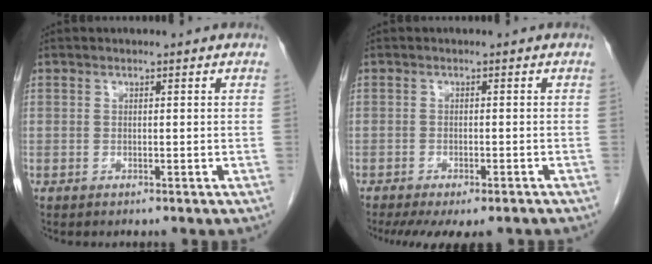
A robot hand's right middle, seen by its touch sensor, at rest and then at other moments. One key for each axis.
{"total": 10.1, "fx": -7.9, "fy": 3.1, "fz": 5.5, "tx": -0.091, "ty": -0.013, "tz": -0.106}